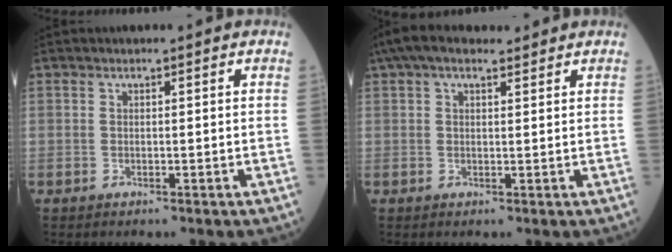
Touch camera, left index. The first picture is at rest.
{"total": 6.9, "force": [5.0, 2.5, 4.0], "torque": [-0.080, 0.046, 0.088]}